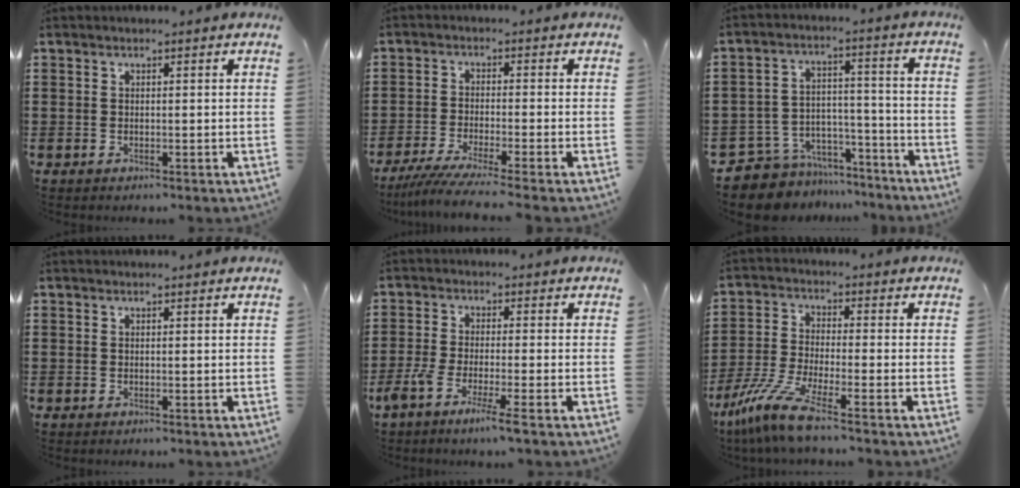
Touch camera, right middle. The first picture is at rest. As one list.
[{"total": 4.5, "force": [-3.9, -0.5, 2.1], "torque": [-0.058, -0.023, -0.078]}, {"total": 7.8, "force": [-7.4, 2.6, 0.3], "torque": [-0.014, 0.014, -0.144]}, {"total": 0.0}, {"total": 4.8, "force": [-3.4, -0.2, 3.4], "torque": [-0.078, -0.017, -0.063]}, {"total": 8.5, "force": [-6.1, 0.7, 5.8], "torque": [-0.140, -0.019, -0.123]}]